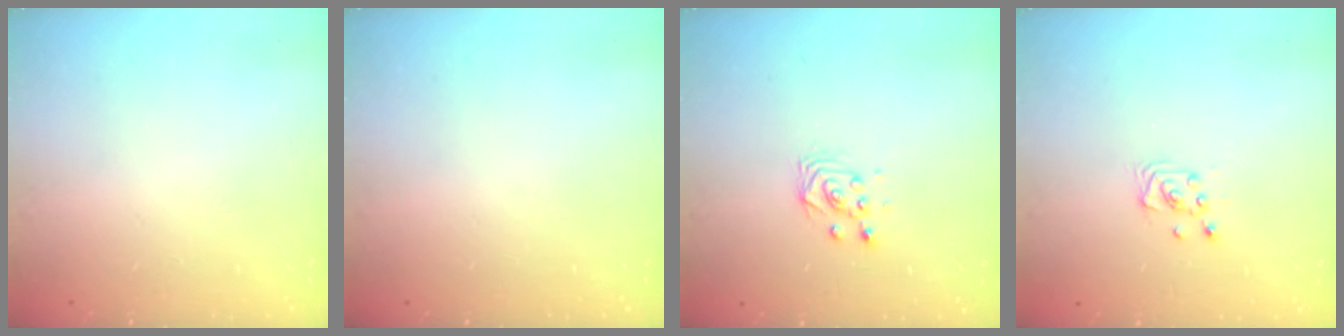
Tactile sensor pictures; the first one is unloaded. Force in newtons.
{"total": 0.0}
{"total": 2.9, "press": 2.9, "slide": 0.1}
{"total": 2.6, "press": 2.6, "slide": 0.3}